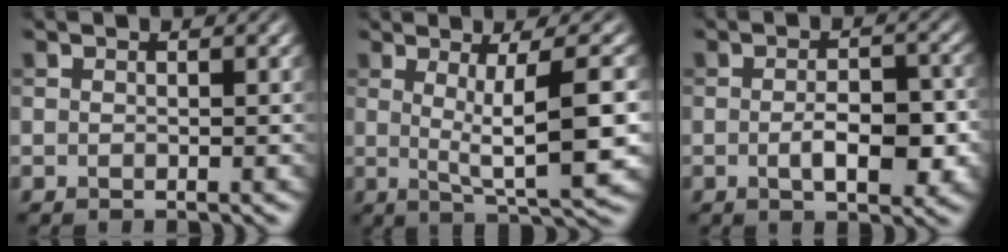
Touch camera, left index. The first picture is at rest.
{"total": 7.7, "force": [0.6, 1.5, 7.5], "torque": [-0.103, -0.001, 0.014]}
{"total": 5.0, "force": [-1.0, 2.2, 4.3], "torque": [-0.073, -0.006, -0.013]}